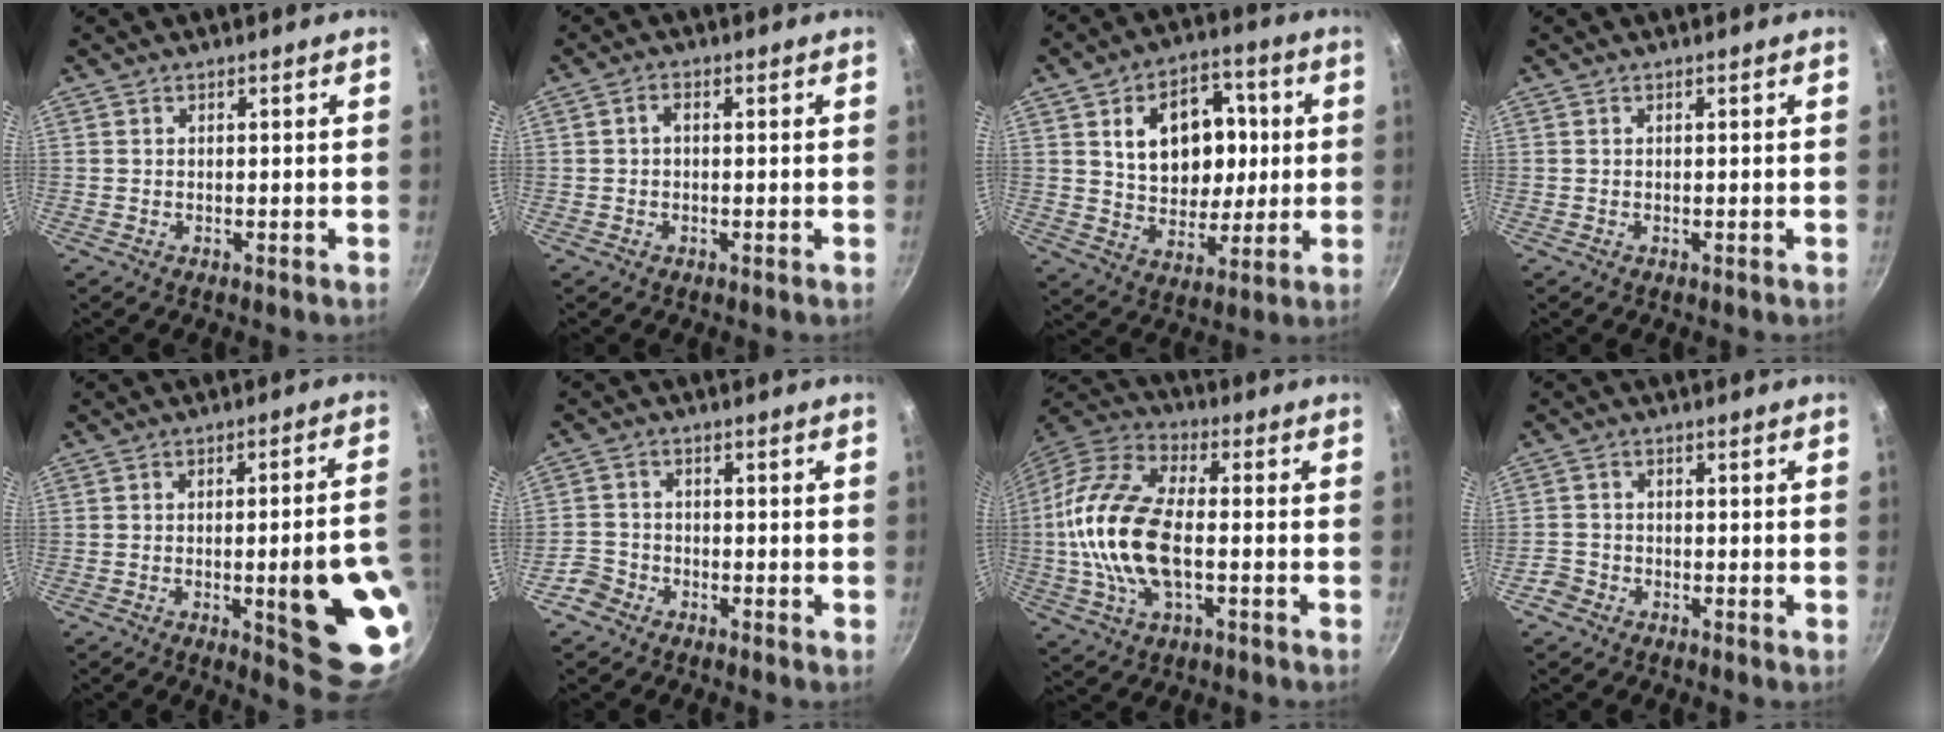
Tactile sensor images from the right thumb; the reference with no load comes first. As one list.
[{"total": 1.7, "force": [0.1, 1.2, 1.3], "torque": [-0.022, 0.009, 0.000]}, {"total": 16.8, "force": [3.2, 12.2, 11.1], "torque": [-0.123, 0.008, 0.055]}, {"total": 0.0}, {"total": 17.7, "force": [-4.1, 4.1, 16.8], "torque": [-0.175, 0.019, -0.049]}, {"total": 3.5, "force": [-2.4, 2.3, 0.9], "torque": [-0.009, 0.030, -0.050]}, {"total": 19.3, "force": [-1.5, 9.7, 16.6], "torque": [-0.325, 0.032, -0.043]}, {"total": 2.5, "force": [-1.7, 1.7, 0.7], "torque": [-0.011, 0.017, -0.035]}]